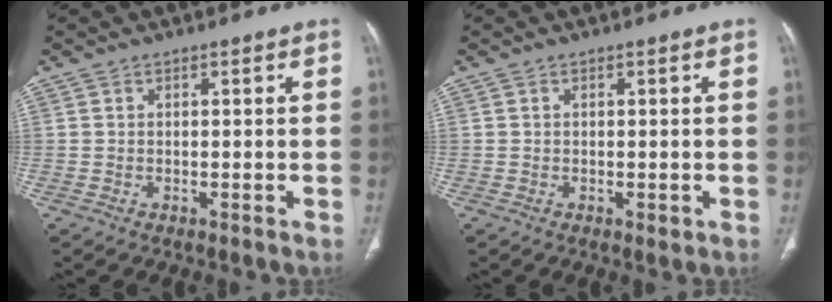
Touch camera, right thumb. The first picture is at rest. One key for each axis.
{"total": 0.9, "fx": -0.2, "fy": 0.5, "fz": 0.8, "tx": -0.009, "ty": -0.002, "tz": -0.001}